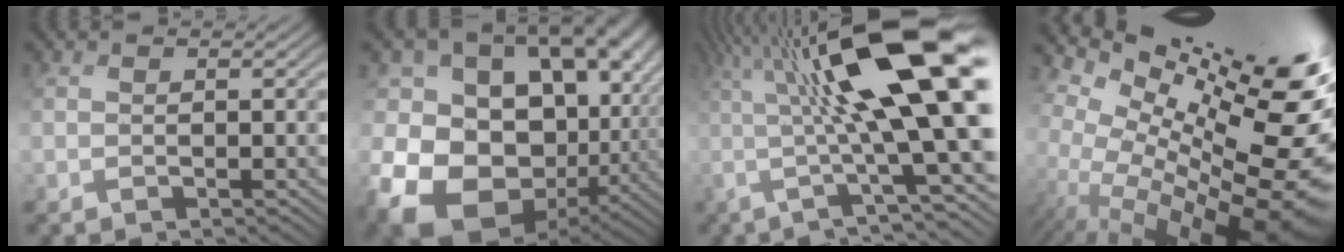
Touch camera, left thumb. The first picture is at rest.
{"total": 21.3, "force": [-2.1, 16.7, 13.1], "torque": [-0.247, -0.020, -0.024]}
{"total": 19.1, "force": [3.0, 4.3, 18.3], "torque": [-0.277, 0.019, 0.068]}
{"total": 16.7, "force": [1.1, 8.2, 14.5], "torque": [-0.175, -0.021, 0.056]}